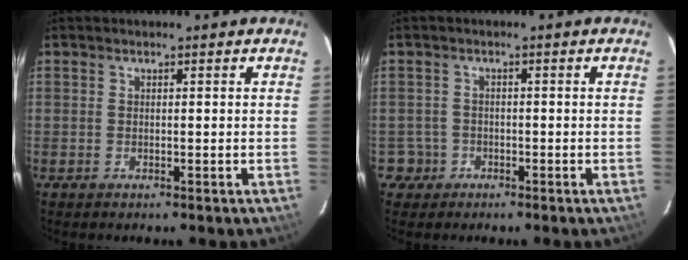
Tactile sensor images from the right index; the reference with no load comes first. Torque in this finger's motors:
{"motor_torque": [-0.17, 0.12, -0.77, -0.21]}